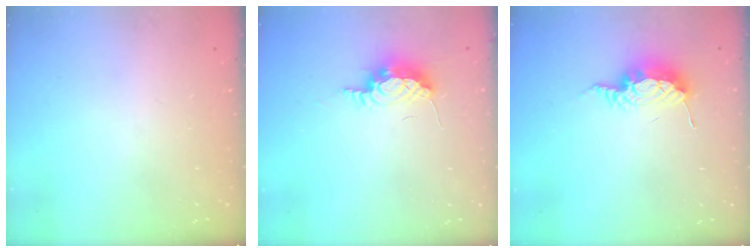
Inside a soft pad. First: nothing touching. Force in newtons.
{"total": 8.1, "press": 7.9, "slide": 1.8}
{"total": 8.4, "press": 8.4, "slide": 0.4}